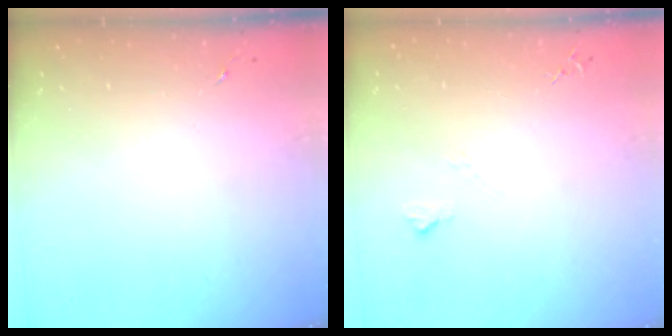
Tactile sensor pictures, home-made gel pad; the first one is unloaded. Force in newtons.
{"total": 4.0, "press": 4.0, "slide": 0.6}